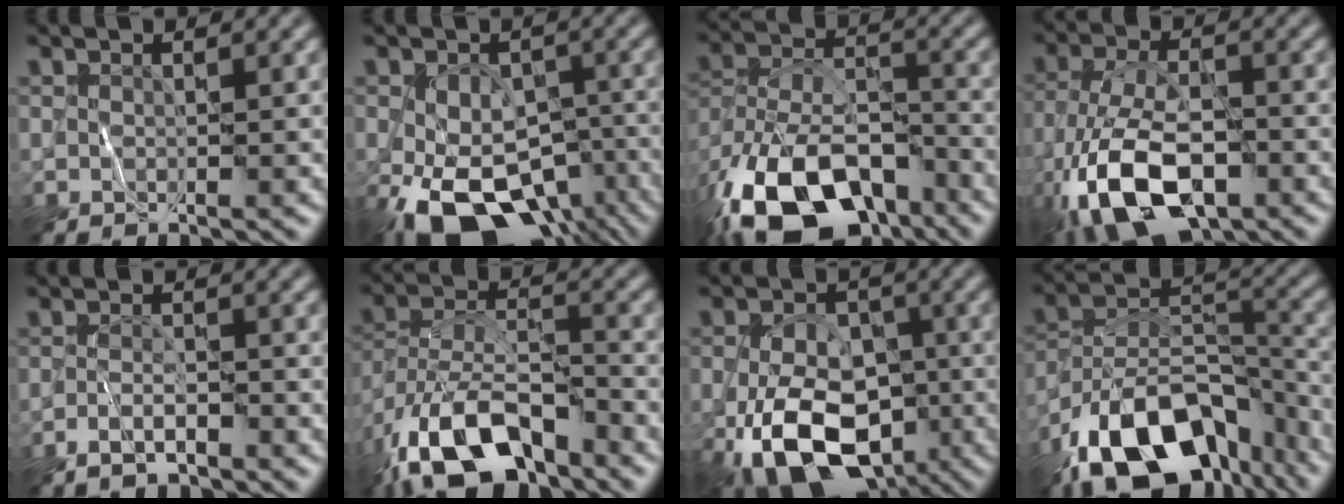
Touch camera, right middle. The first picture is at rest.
{"total": 14.8, "force": [-7.2, 8.8, 9.6], "torque": [-0.155, -0.035, -0.107]}
{"total": 16.1, "force": [-10.2, 8.3, 9.2], "torque": [-0.179, -0.020, -0.163]}
{"total": 12.1, "force": [-6.1, 5.5, 8.9], "torque": [-0.194, -0.018, -0.116]}
{"total": 2.0, "force": [-1.4, 0.3, 1.4], "torque": [-0.026, 0.006, -0.030]}
{"total": 12.4, "force": [-8.2, 5.1, 7.7], "torque": [-0.146, 0.003, -0.154]}
{"total": 15.3, "force": [-7.0, 9.4, 9.9], "torque": [-0.152, -0.022, -0.114]}
{"total": 15.3, "force": [-9.8, 7.7, 8.8], "torque": [-0.175, 0.002, -0.167]}